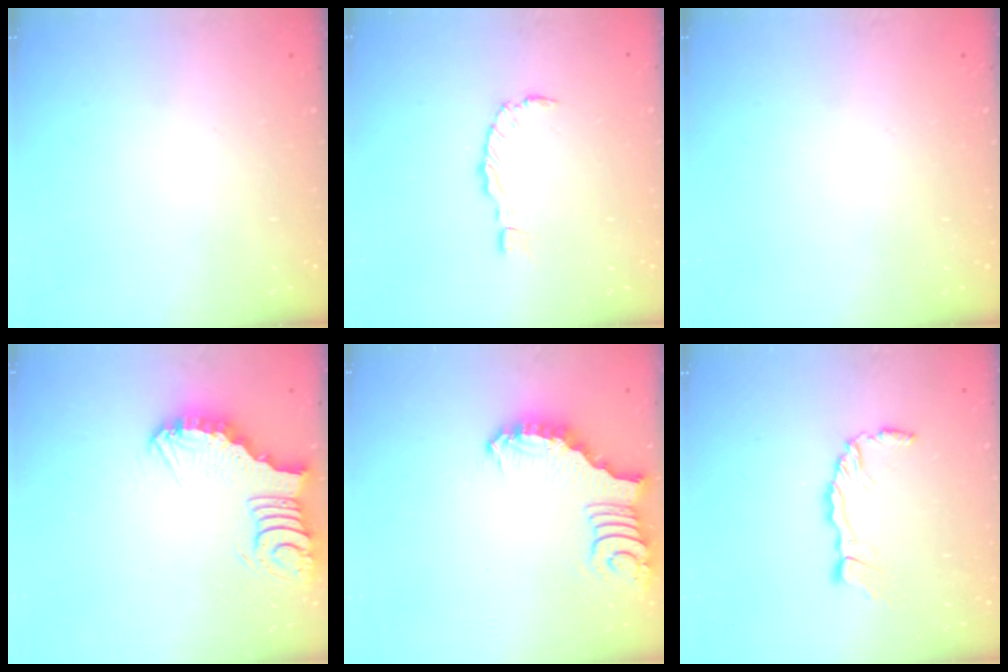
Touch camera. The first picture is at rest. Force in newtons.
{"total": 0.0}
{"total": 0.0}
{"total": 4.8, "press": 4.8, "slide": 0.6}
{"total": 3.3, "press": 3.2, "slide": 0.8}
{"total": 6.8, "press": 6.7, "slide": 1.2}